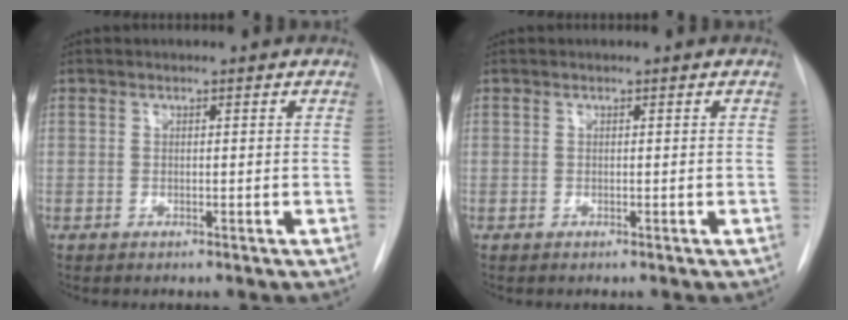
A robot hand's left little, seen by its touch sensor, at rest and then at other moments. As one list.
[{"total": 0.0}]